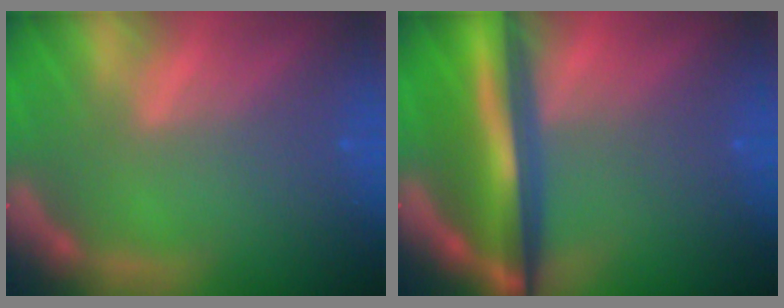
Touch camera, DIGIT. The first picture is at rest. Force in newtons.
{"total": 10.0}